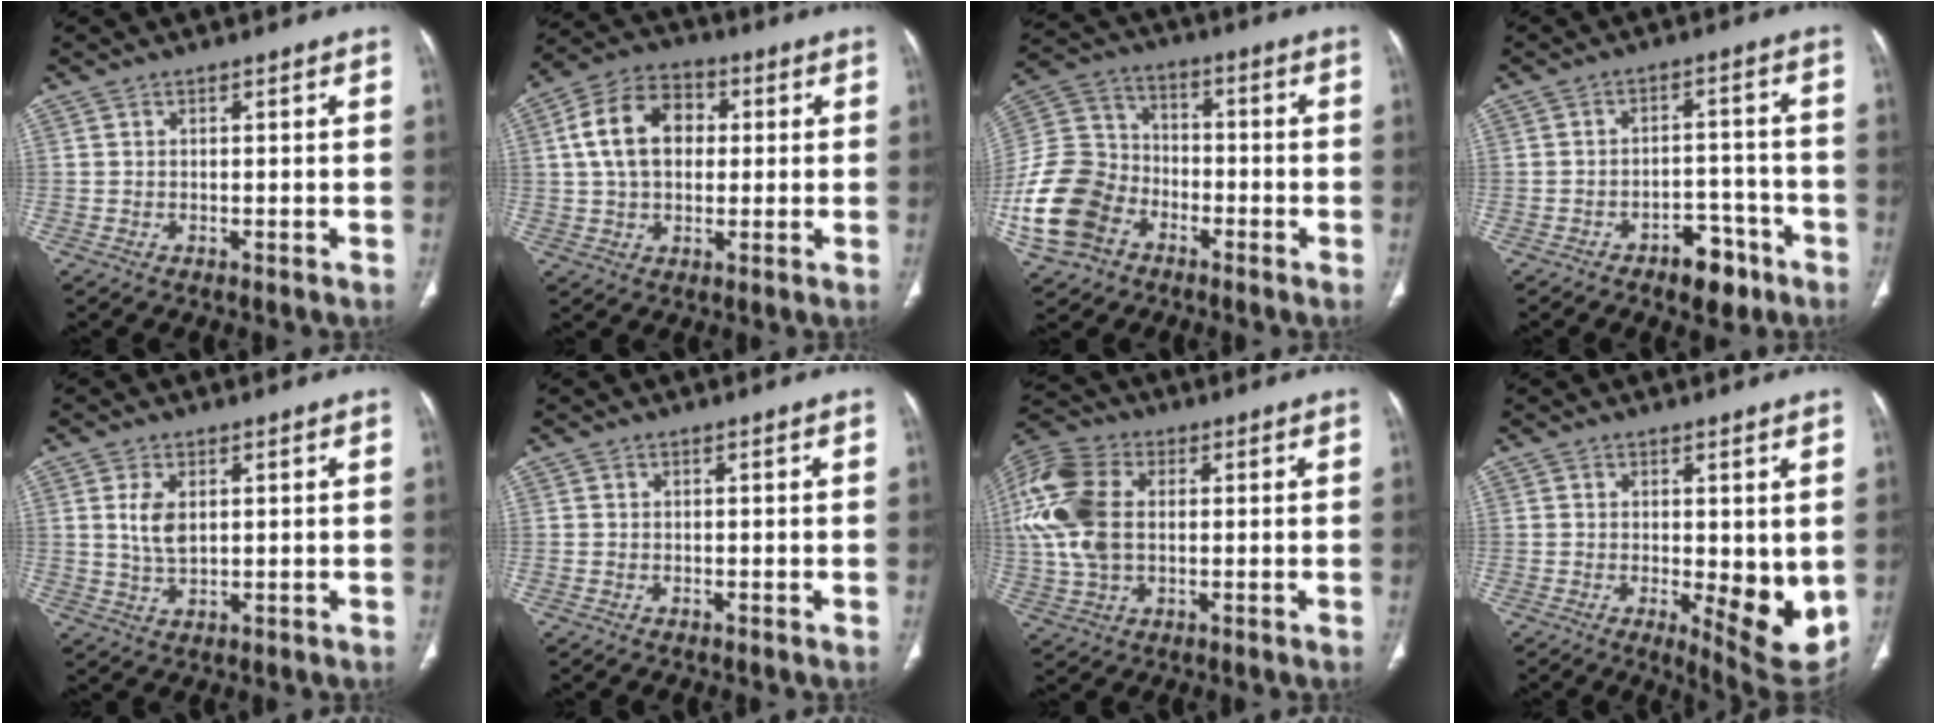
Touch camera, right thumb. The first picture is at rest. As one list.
[{"total": 13.0, "force": [2.0, 9.1, 9.0], "torque": [-0.143, 0.020, 0.029]}, {"total": 16.9, "force": [-6.9, 12.9, 8.5], "torque": [-0.174, 0.046, -0.131]}, {"total": 7.6, "force": [-4.7, 4.3, 4.1], "torque": [-0.031, 0.038, -0.064]}, {"total": 5.0, "force": [1.3, 2.8, 4.0], "torque": [-0.078, -0.007, 0.030]}, {"total": 0.0}, {"total": 16.6, "force": [2.0, 11.0, 12.3], "torque": [-0.288, 0.013, 0.036]}, {"total": 10.1, "force": [-1.1, 3.7, 9.3], "torque": [-0.110, -0.026, -0.005]}]